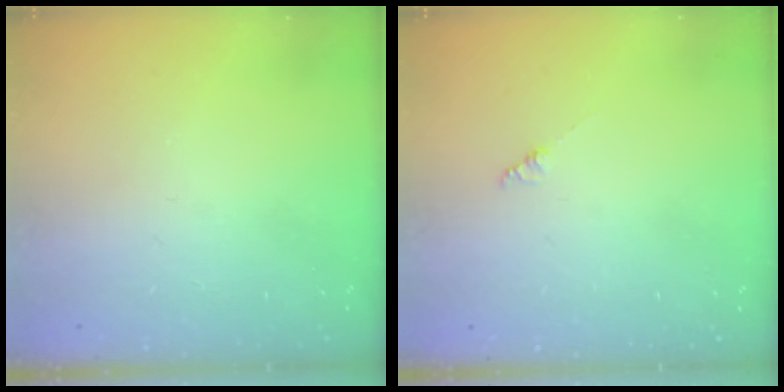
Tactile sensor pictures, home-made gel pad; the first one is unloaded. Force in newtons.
{"total": 1.4, "press": 1.4, "slide": 0.2}